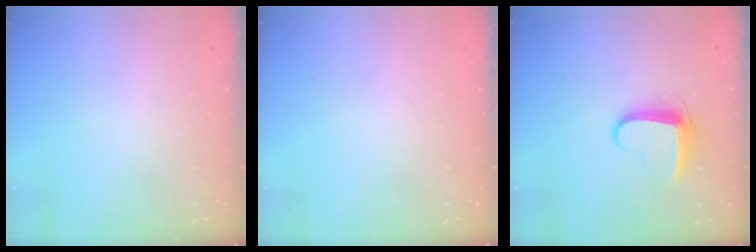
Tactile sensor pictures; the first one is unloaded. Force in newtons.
{"total": 0.0}
{"total": 9.8, "press": 9.7, "slide": 1.1}